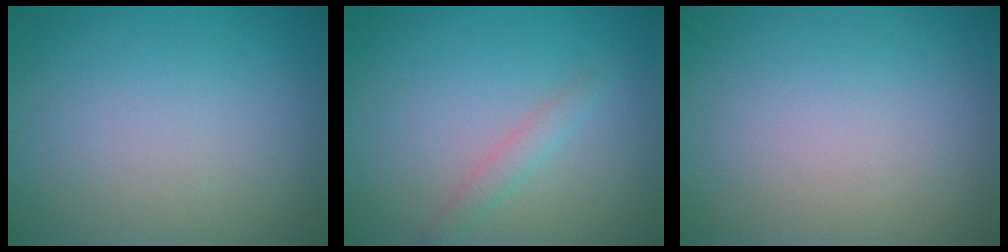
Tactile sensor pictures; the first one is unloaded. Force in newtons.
{"total": 1.5, "press": 1.5, "slide": 0.1}
{"total": 0.0}